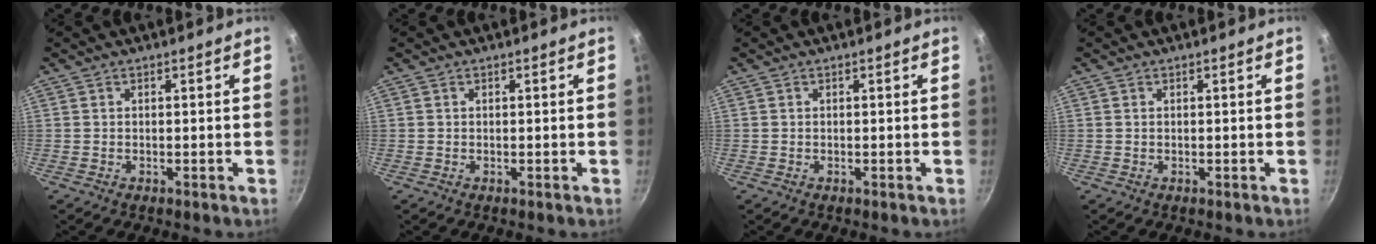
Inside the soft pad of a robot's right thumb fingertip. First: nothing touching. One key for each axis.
{"total": 0.0}
{"total": 0.0}
{"total": 0.0}